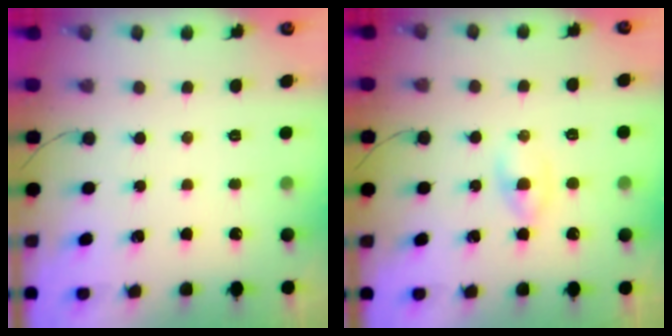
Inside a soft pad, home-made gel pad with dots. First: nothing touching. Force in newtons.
{"total": 1.9, "press": 1.6, "slide": 1.0}